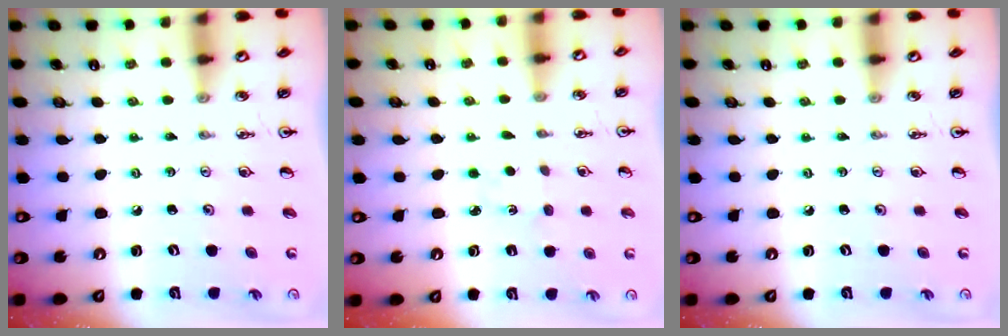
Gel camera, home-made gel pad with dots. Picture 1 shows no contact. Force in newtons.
{"total": 1.8, "press": 1.7, "slide": 0.3}
{"total": 0.0}